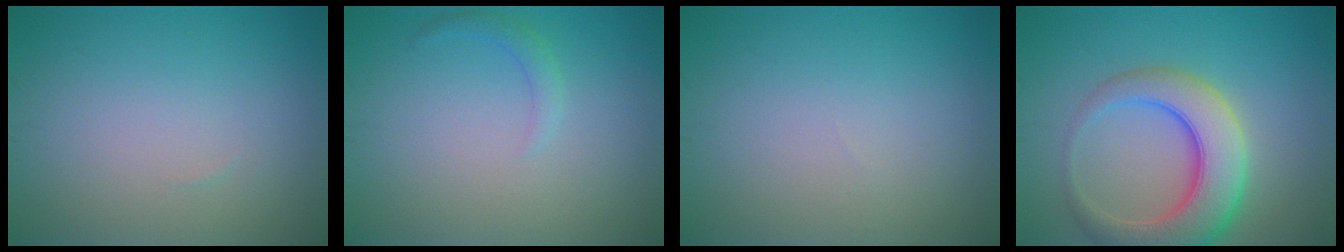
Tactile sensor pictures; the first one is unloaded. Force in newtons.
{"total": 1.2, "press": 1.2, "slide": 0.1}
{"total": 0.0}
{"total": 7.4, "press": 7.3, "slide": 0.6}